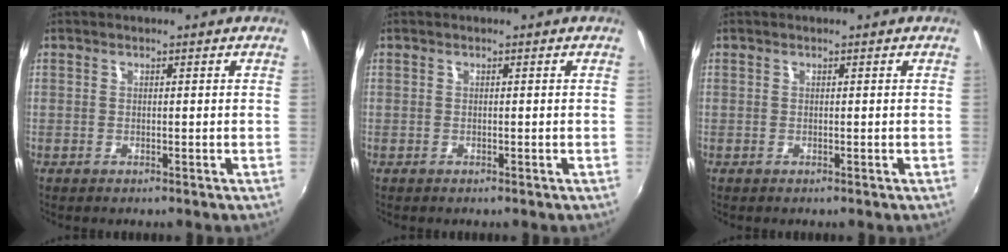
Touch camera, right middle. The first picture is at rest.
{"total": 0.0}
{"total": 0.0}